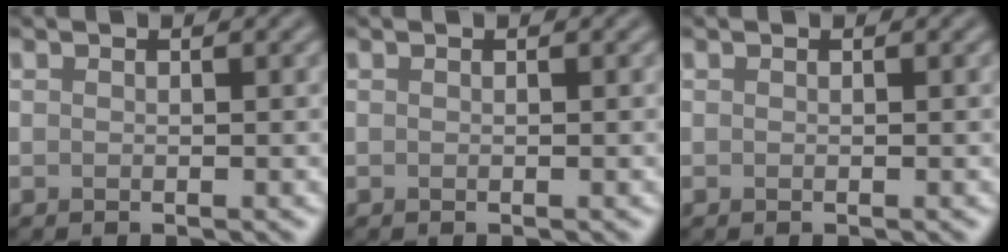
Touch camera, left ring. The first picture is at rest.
{"total": 0.0}
{"total": 0.0}